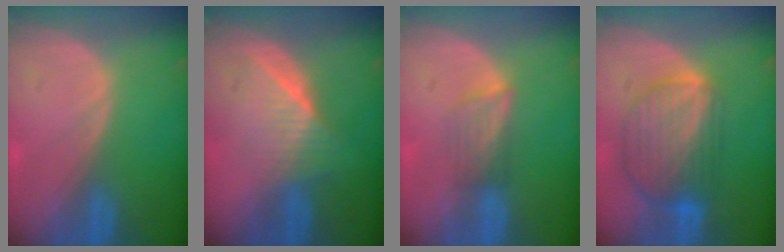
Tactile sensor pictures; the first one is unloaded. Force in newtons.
{"total": 6.4, "press": 5.9, "slide": 2.3}
{"total": 3.5, "press": 3.2, "slide": 1.4}
{"total": 9.0, "press": 7.7, "slide": 4.6}